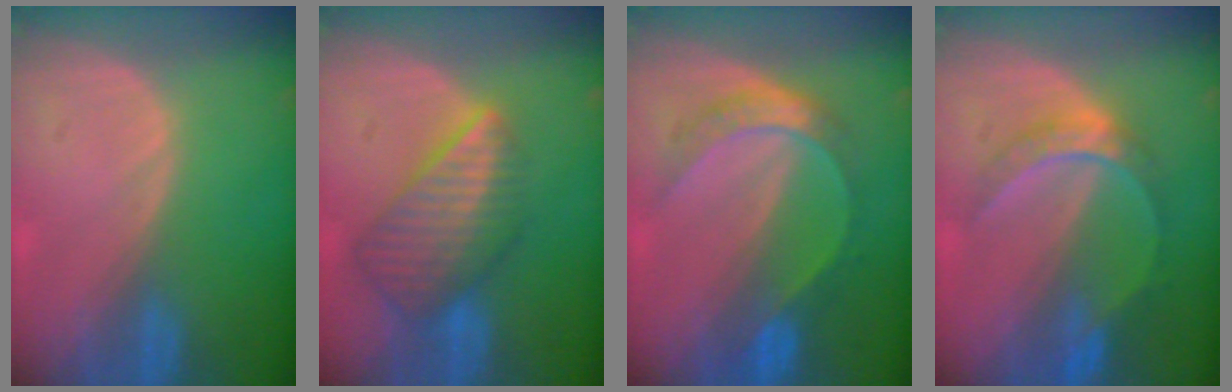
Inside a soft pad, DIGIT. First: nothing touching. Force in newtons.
{"total": 8.6, "press": 7.5, "slide": 4.1}
{"total": 6.1, "press": 6.1, "slide": 0.3}
{"total": 6.3, "press": 5.5, "slide": 3.1}